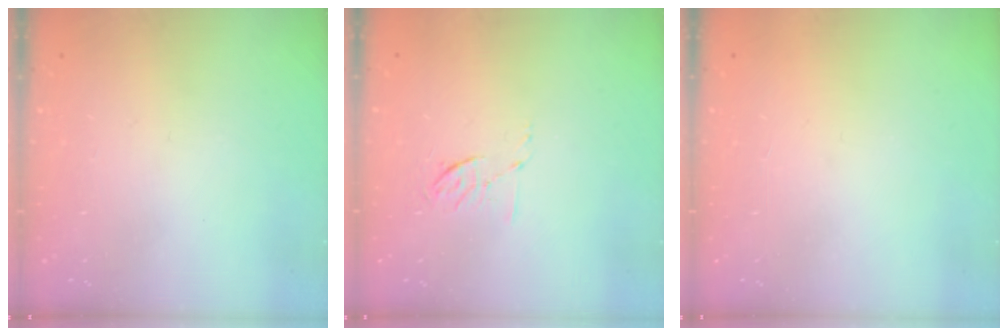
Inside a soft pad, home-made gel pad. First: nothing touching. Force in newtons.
{"total": 5.4, "press": 5.1, "slide": 1.8}
{"total": 1.5, "press": 1.5, "slide": 0.1}